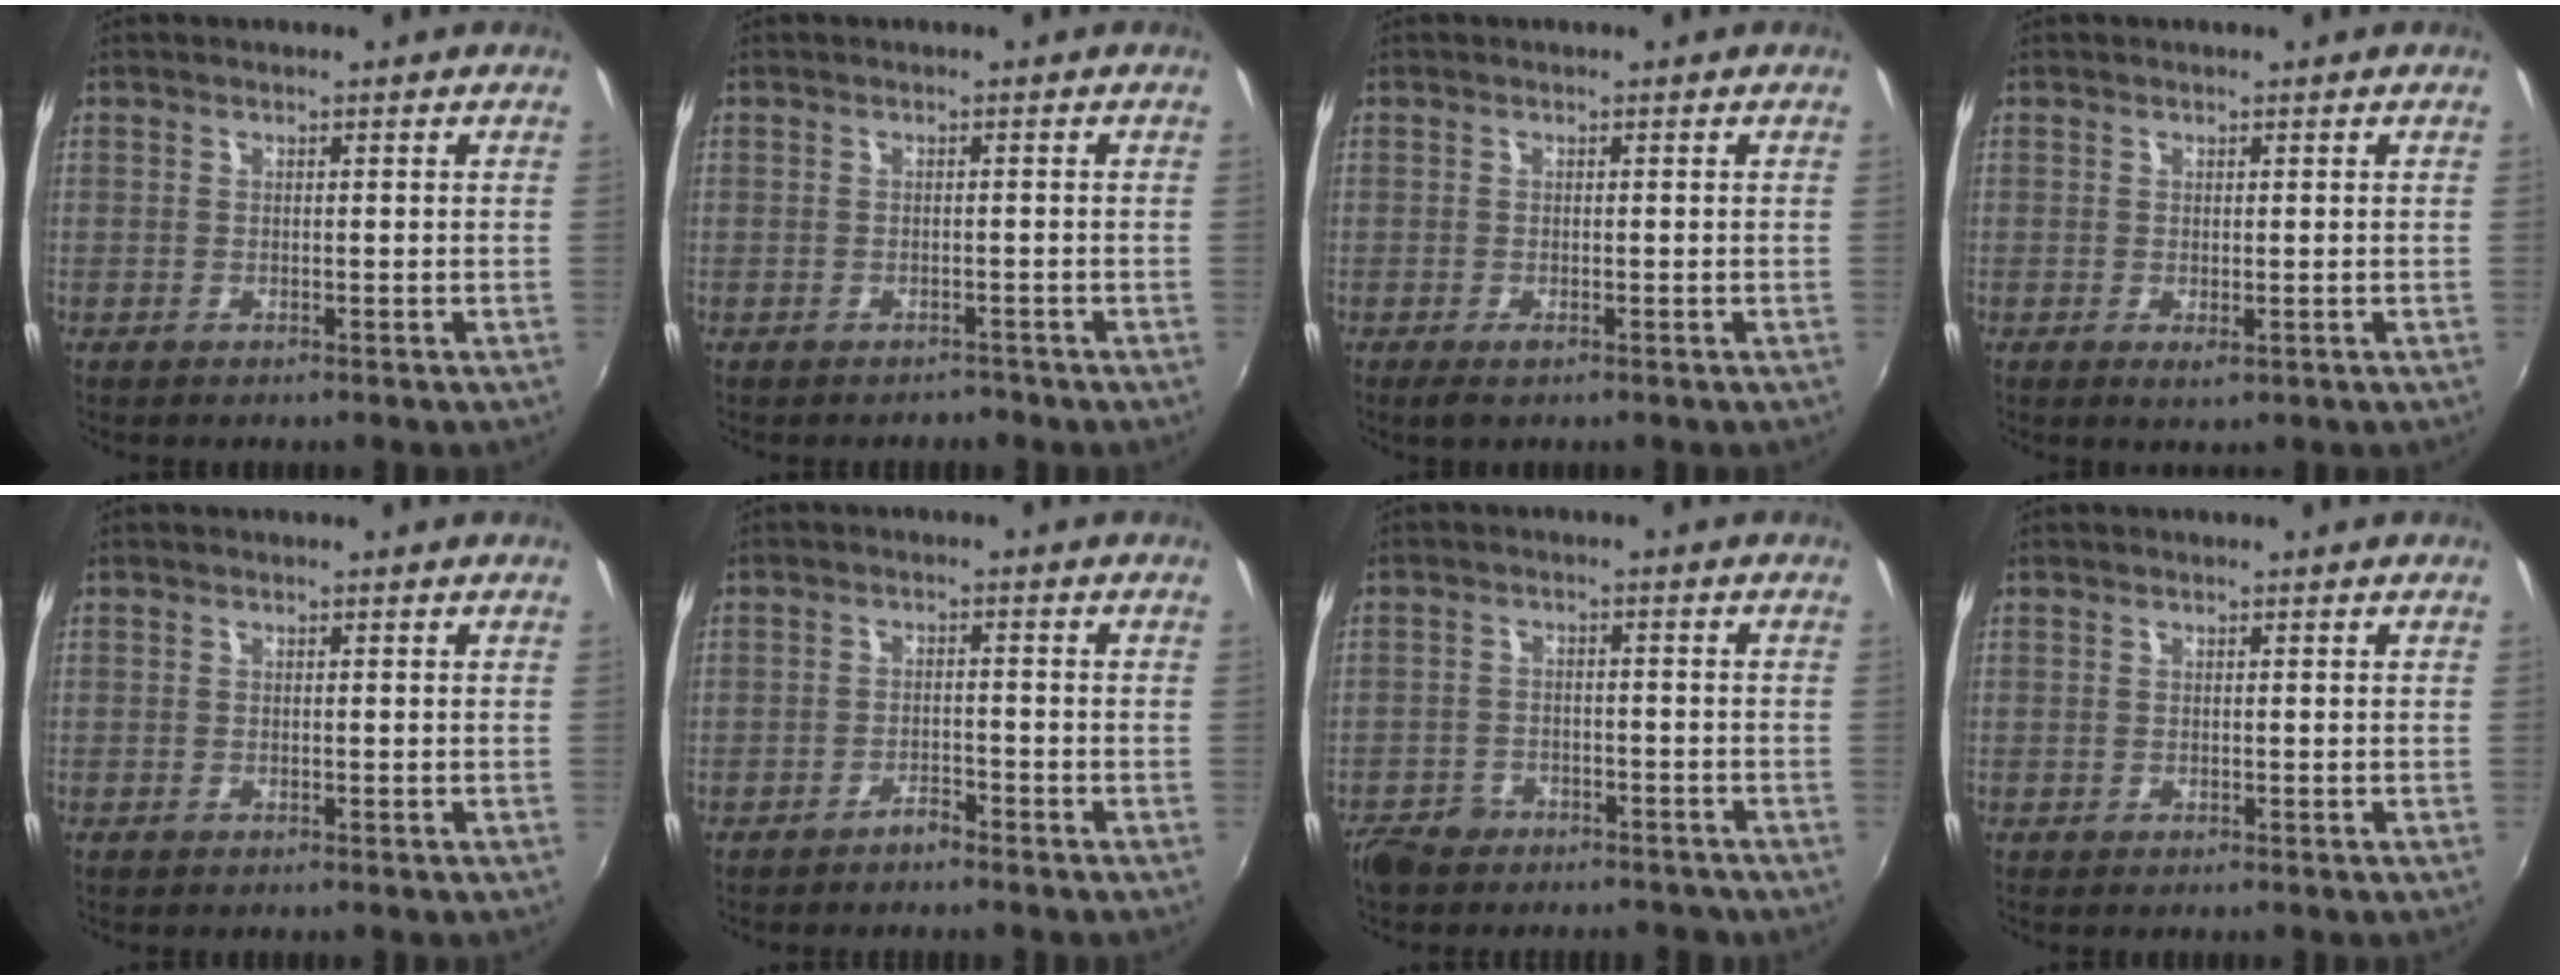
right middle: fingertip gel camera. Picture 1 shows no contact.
{"total": 1.7, "force": [-1.5, 0.9, -0.1], "torque": [0.001, -0.001, -0.018]}
{"total": 1.6, "force": [-1.0, 0.5, 1.2], "torque": [-0.022, -0.008, -0.017]}
{"total": 1.3, "force": [-0.1, 0.5, 1.2], "torque": [-0.021, -0.005, 0.000]}
{"total": 0.0}
{"total": 2.1, "force": [-2.0, 0.4, 0.6], "torque": [-0.018, 0.003, -0.030]}
{"total": 8.9, "force": [-7.1, 4.8, 2.4], "torque": [-0.071, 0.012, -0.105]}
{"total": 0.0}